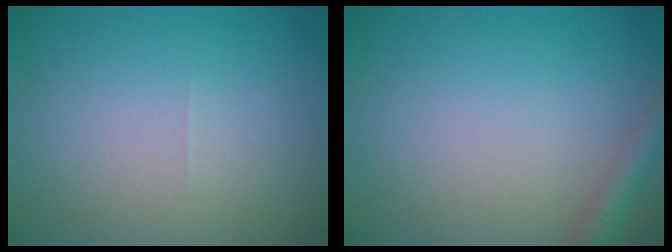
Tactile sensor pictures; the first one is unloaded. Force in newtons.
{"total": 2.1, "press": 2.1, "slide": 0.1}